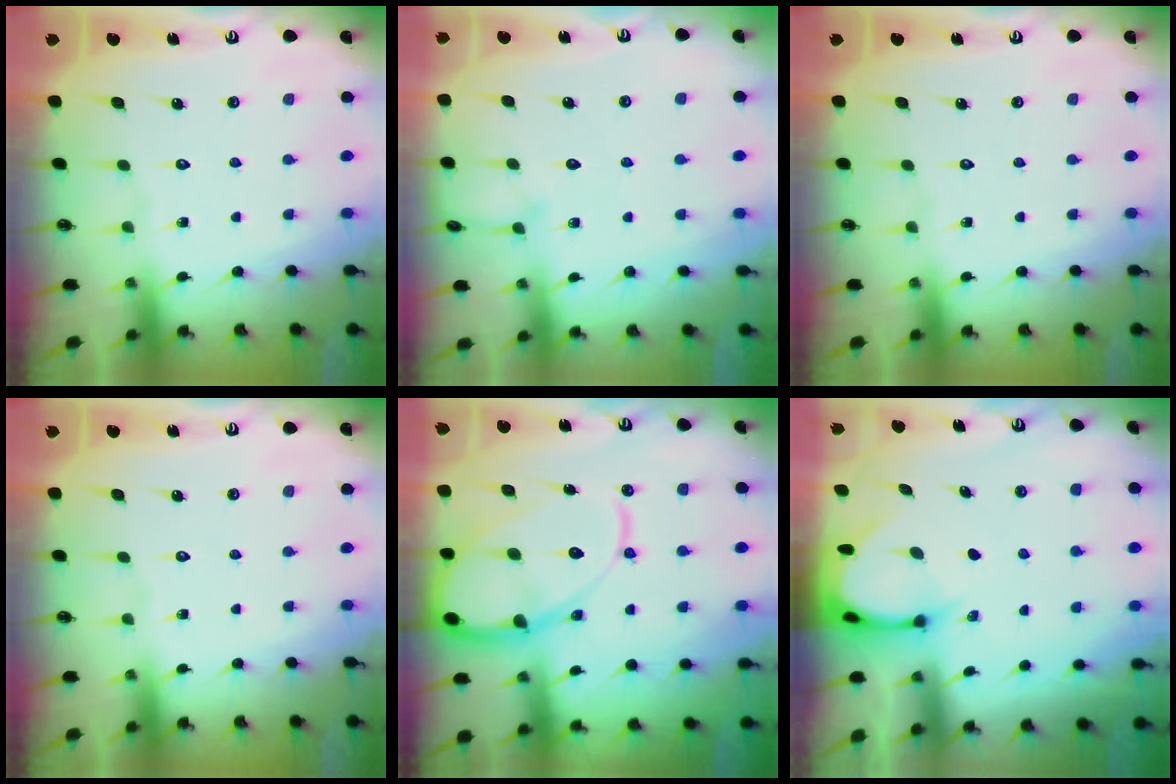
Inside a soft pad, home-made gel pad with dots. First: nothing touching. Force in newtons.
{"total": 4.6, "press": 4.6, "slide": 0.5}
{"total": 0.0}
{"total": 0.0}
{"total": 15.8, "press": 15.7, "slide": 1.6}
{"total": 3.6, "press": 3.6, "slide": 0.3}